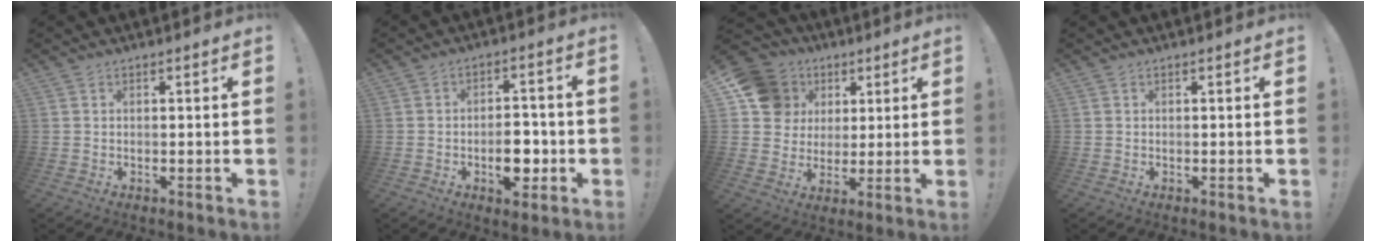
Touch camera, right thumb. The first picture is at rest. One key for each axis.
{"total": 9.1, "fx": -2.6, "fy": 5.6, "fz": 6.8, "tx": -0.087, "ty": 0.016, "tz": -0.040}
{"total": 13.6, "fx": 5.2, "fy": 11.7, "fz": 4.7, "tx": -0.065, "ty": -0.017, "tz": 0.114}
{"total": 0.0}